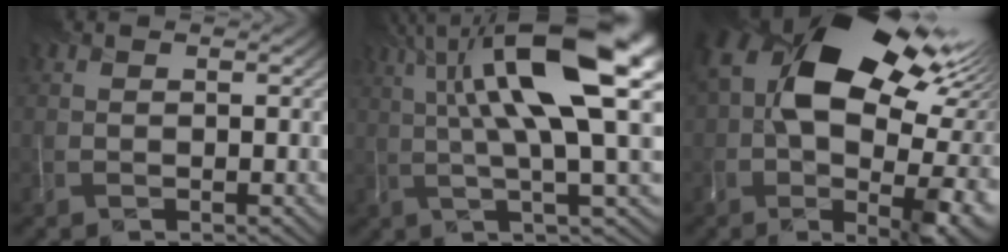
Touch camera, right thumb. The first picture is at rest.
{"total": 14.7, "force": [4.0, 3.9, 13.6], "torque": [-0.227, 0.009, 0.075]}
{"total": 19.3, "force": [3.7, 11.3, 15.1], "torque": [-0.261, -0.016, 0.090]}